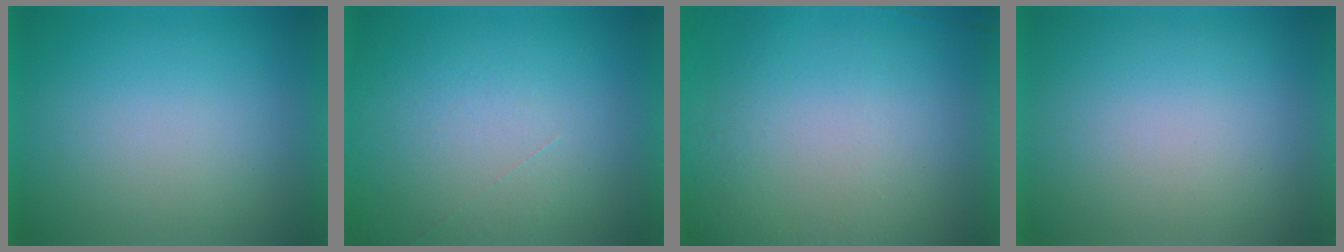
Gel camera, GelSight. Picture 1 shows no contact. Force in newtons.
{"total": 1.2}
{"total": 6.2}
{"total": 0.0}